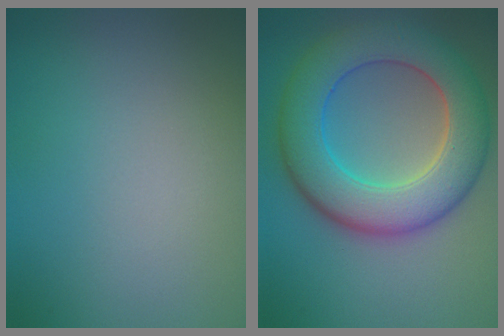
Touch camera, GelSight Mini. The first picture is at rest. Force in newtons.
{"total": 9.1, "press": 9.1, "slide": 0.5}